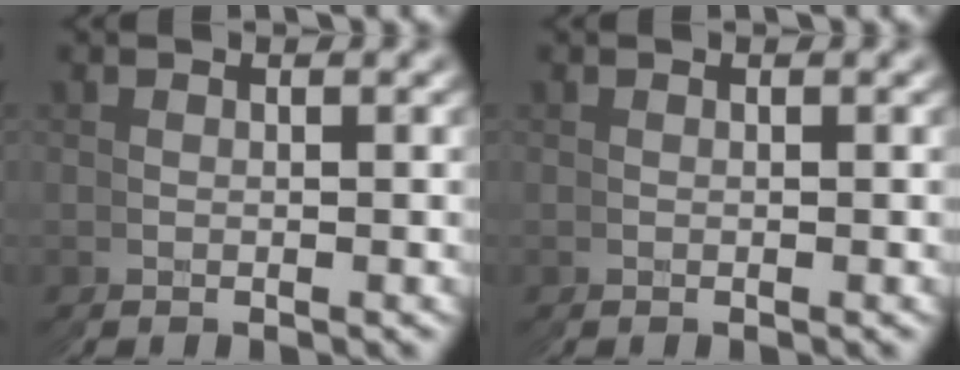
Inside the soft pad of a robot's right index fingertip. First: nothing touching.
{"total": 0.0}